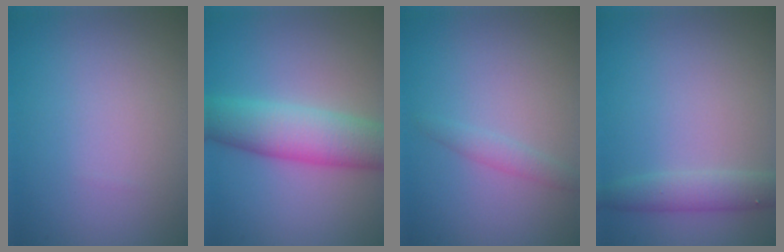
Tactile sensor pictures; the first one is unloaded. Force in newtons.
{"total": 6.5, "press": 6.5, "slide": 0.5}
{"total": 1.2, "press": 1.2, "slide": 0.1}
{"total": 2.4, "press": 2.4, "slide": 0.1}